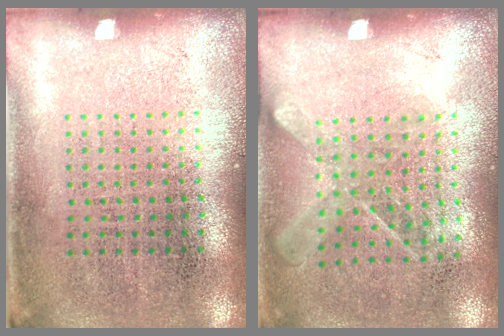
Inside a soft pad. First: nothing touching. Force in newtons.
{"total": 1.2, "press": 1.0, "slide": 0.7}